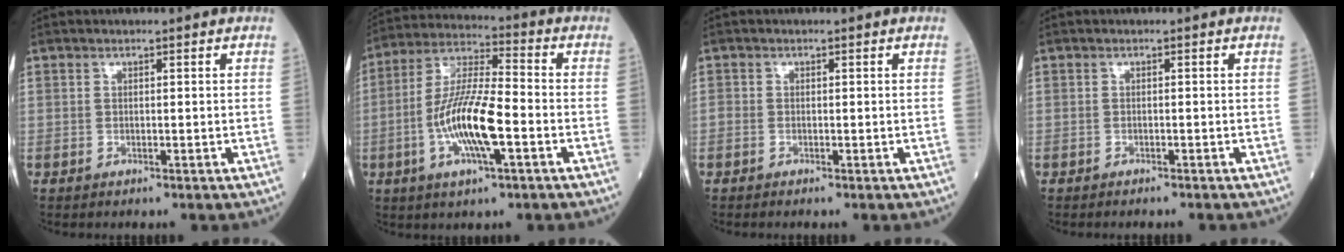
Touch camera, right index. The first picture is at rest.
{"total": 12.9, "force": [-3.5, 2.3, 12.2], "torque": [-0.245, 0.000, -0.066]}
{"total": 0.5, "force": [-0.2, 0.4, 0.2], "torque": [0.001, 0.002, -0.008]}
{"total": 1.6, "force": [-1.6, 0.1, 0.5], "torque": [-0.007, -0.001, -0.020]}